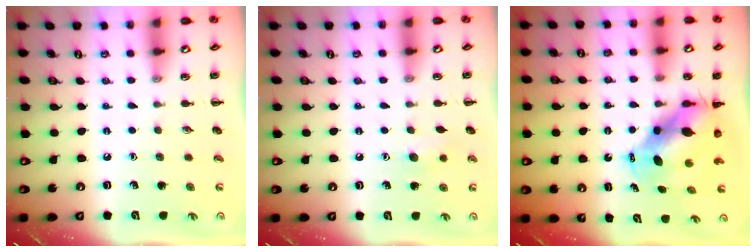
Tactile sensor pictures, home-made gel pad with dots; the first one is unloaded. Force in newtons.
{"total": 5.4, "press": 5.3, "slide": 1.3}
{"total": 7.2, "press": 7.0, "slide": 1.6}